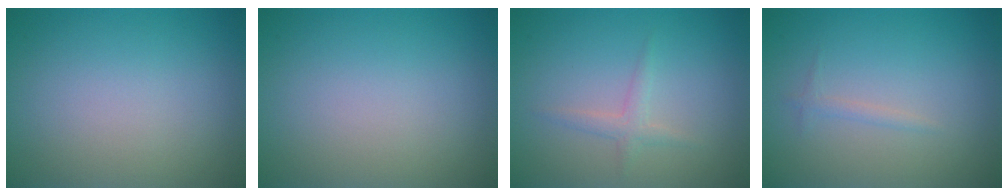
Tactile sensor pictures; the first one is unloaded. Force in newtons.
{"total": 0.0}
{"total": 1.3, "press": 1.3, "slide": 0.0}
{"total": 0.7, "press": 0.7, "slide": 0.1}